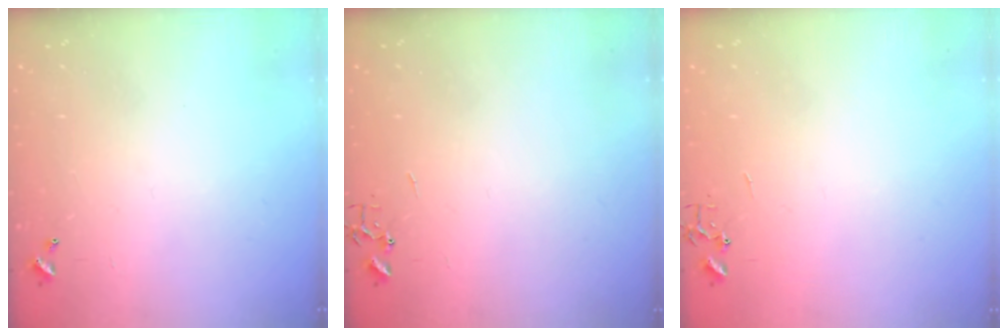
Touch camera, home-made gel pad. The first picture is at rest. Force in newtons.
{"total": 0.0}
{"total": 0.0}